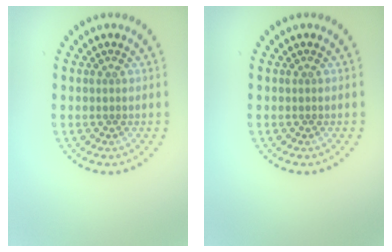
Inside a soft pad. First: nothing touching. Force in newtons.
{"total": 0.0}